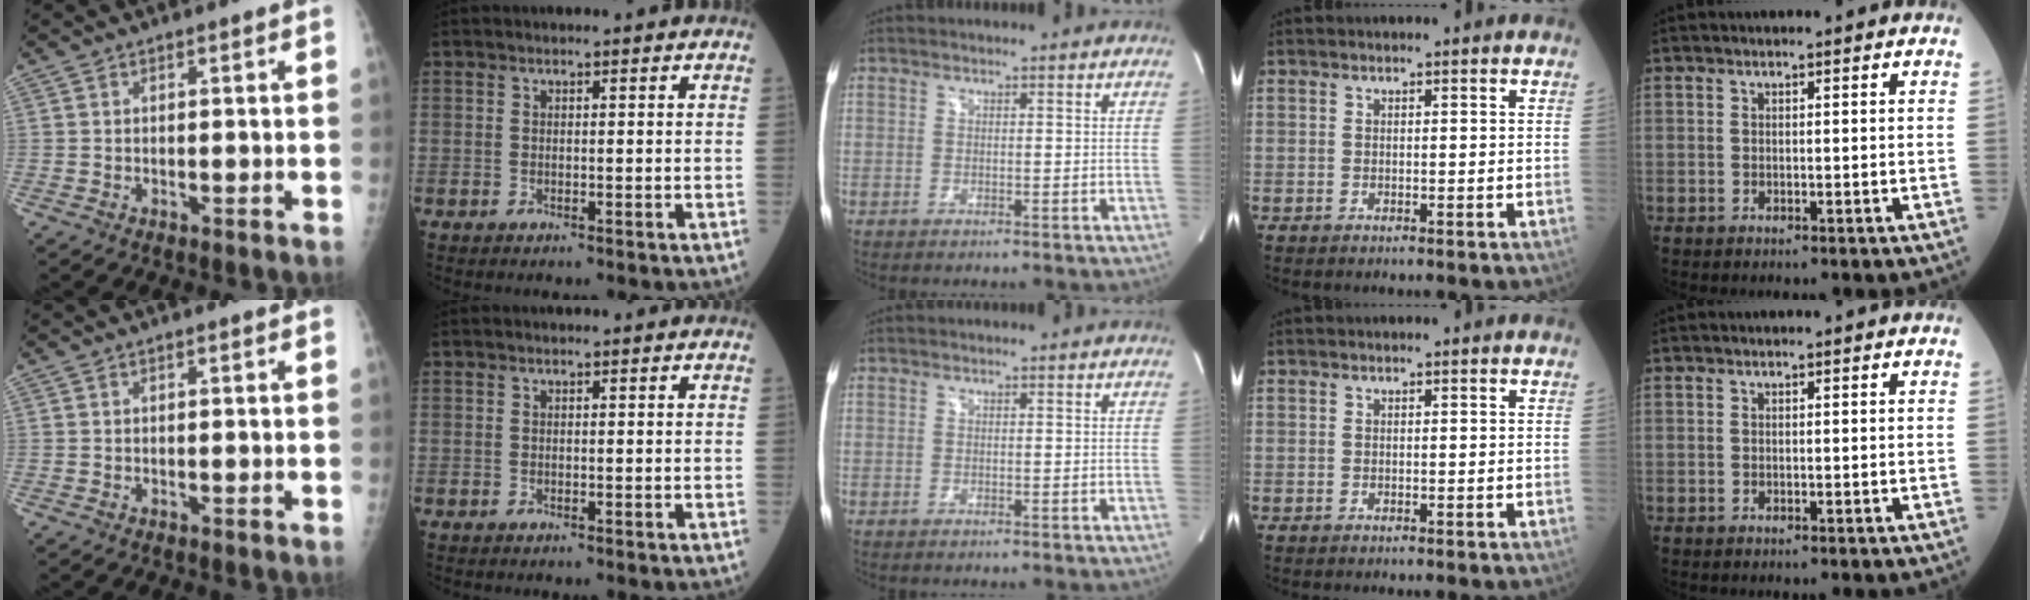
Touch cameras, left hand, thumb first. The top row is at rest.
{}